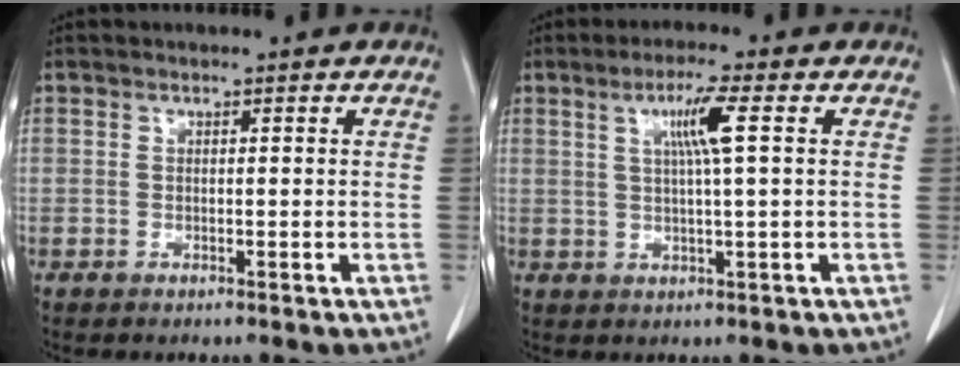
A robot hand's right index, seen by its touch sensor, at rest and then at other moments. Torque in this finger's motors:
{"motor_torque": [0.66, 0.20, 0.16, 0.08]}